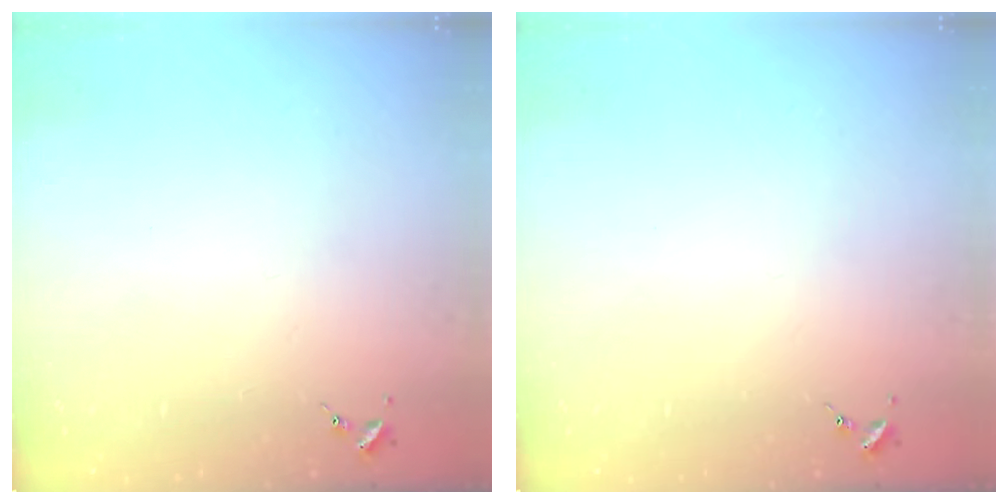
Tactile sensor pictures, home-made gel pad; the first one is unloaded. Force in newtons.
{"total": 0.0}